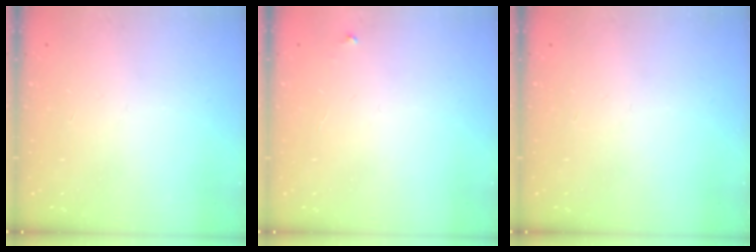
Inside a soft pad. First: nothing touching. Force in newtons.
{"total": 2.2, "press": 2.2, "slide": 0.1}
{"total": 0.0}